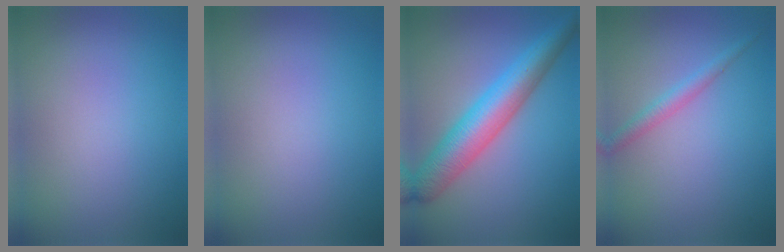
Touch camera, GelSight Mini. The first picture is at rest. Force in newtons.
{"total": 0.0}
{"total": 7.1, "press": 7.1, "slide": 0.1}
{"total": 1.8, "press": 1.8, "slide": 0.1}